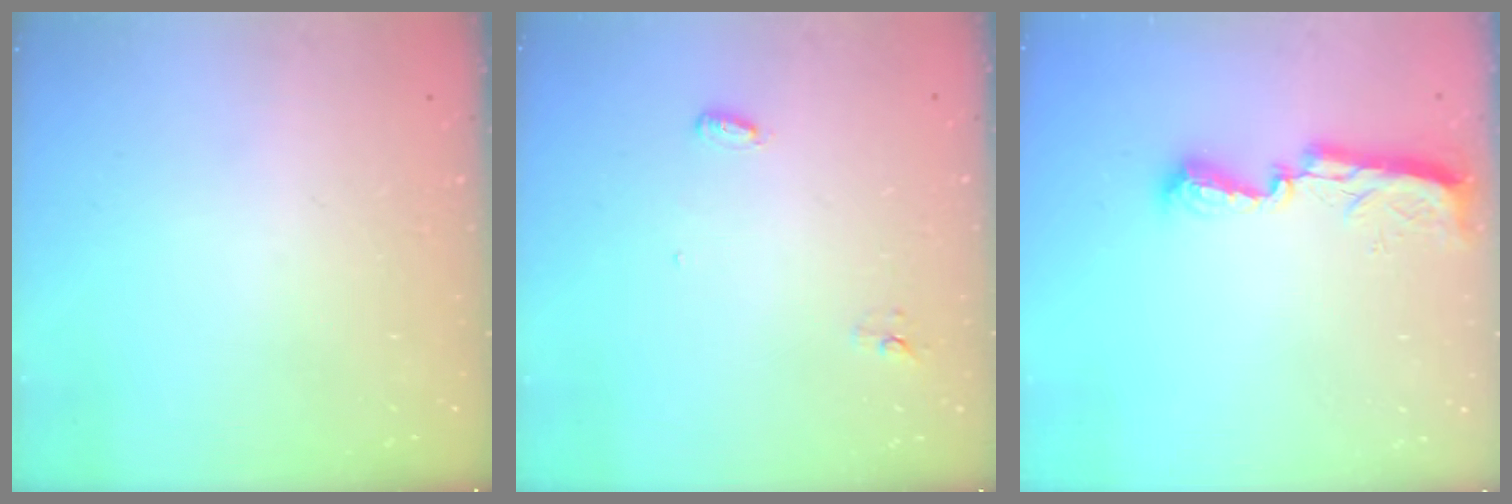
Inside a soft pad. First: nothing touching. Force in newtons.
{"total": 3.9, "press": 3.7, "slide": 1.0}
{"total": 8.5, "press": 8.5, "slide": 0.4}